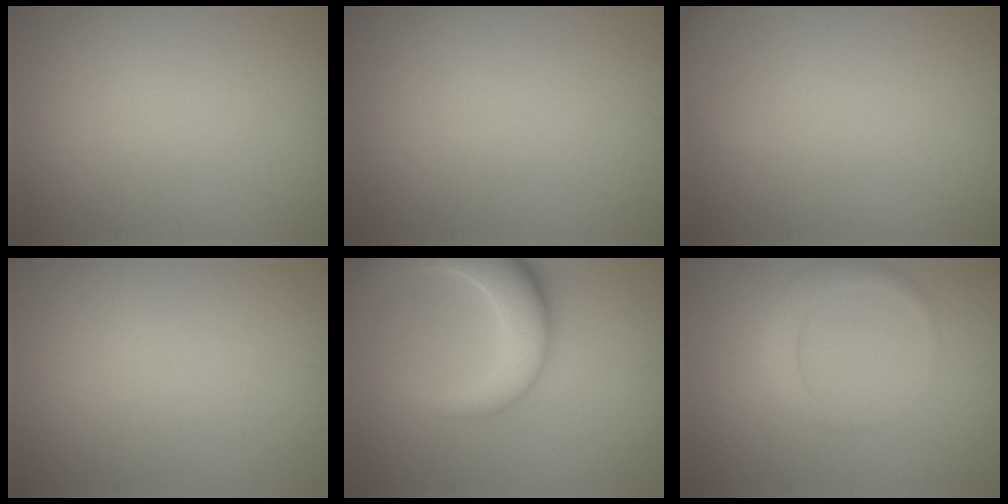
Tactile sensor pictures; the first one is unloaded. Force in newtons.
{"total": 0.0}
{"total": 1.4, "press": 1.4, "slide": 0.1}
{"total": 0.0}
{"total": 8.4, "press": 8.3, "slide": 0.9}
{"total": 2.3, "press": 2.3, "slide": 0.1}